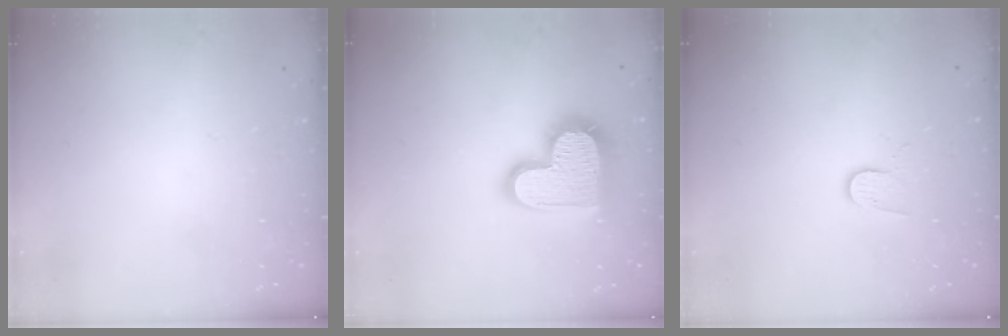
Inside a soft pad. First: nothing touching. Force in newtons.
{"total": 17.7, "press": 17.6, "slide": 1.3}
{"total": 6.0, "press": 6.0, "slide": 0.2}